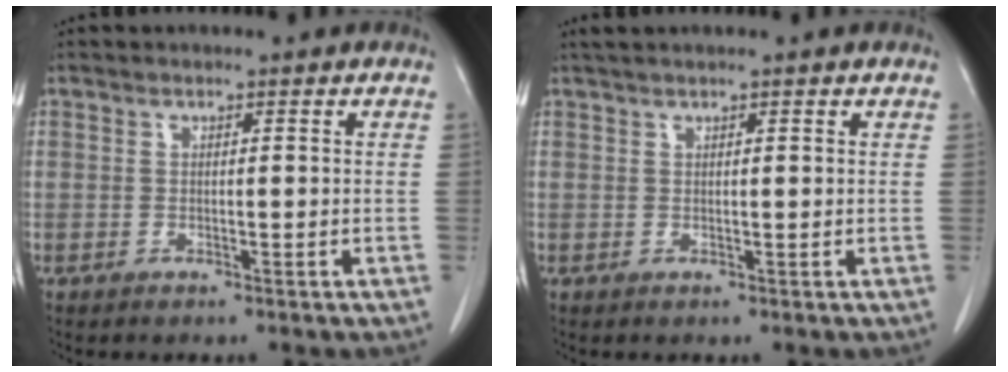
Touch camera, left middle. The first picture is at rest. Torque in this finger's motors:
{"motor_torque": [0.07, -0.05, 0.08, 0.01]}